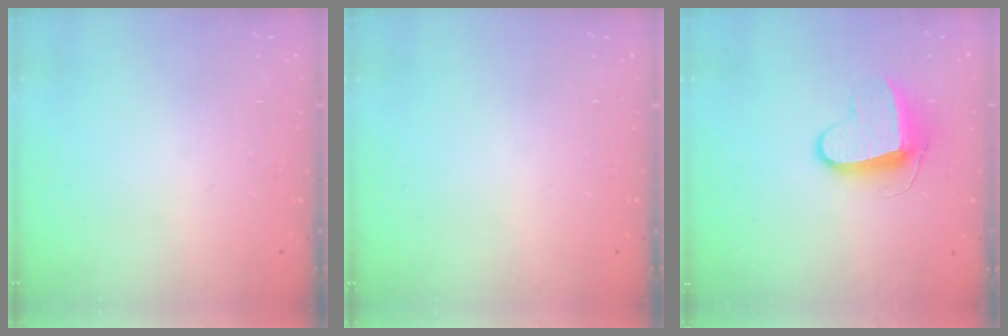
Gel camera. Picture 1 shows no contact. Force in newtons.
{"total": 0.0}
{"total": 9.4, "press": 9.4, "slide": 0.5}